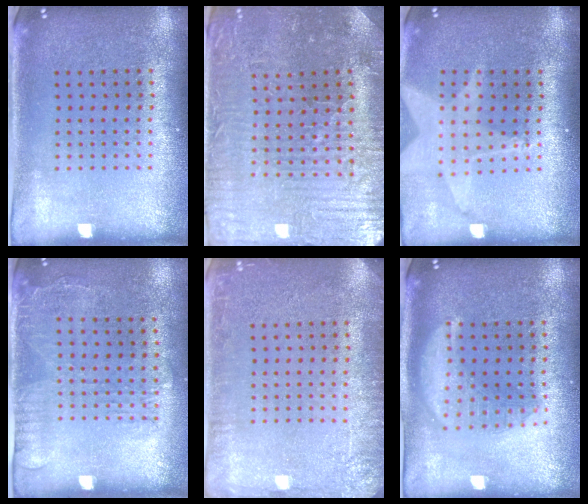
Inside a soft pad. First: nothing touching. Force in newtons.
{"total": 3.7, "press": 3.7, "slide": 0.4}
{"total": 2.0, "press": 1.6, "slide": 1.2}
{"total": 1.7, "press": 1.2, "slide": 1.1}
{"total": 2.9, "press": 2.9, "slide": 0.4}
{"total": 3.0, "press": 3.0, "slide": 0.4}